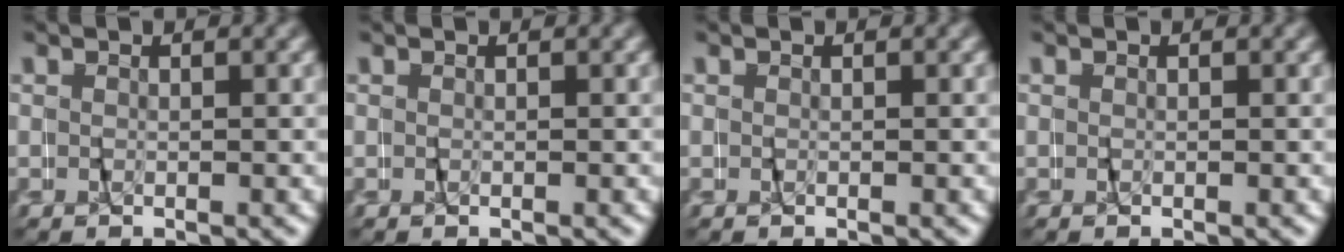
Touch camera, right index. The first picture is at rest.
{"total": 0.0}
{"total": 0.0}
{"total": 0.0}